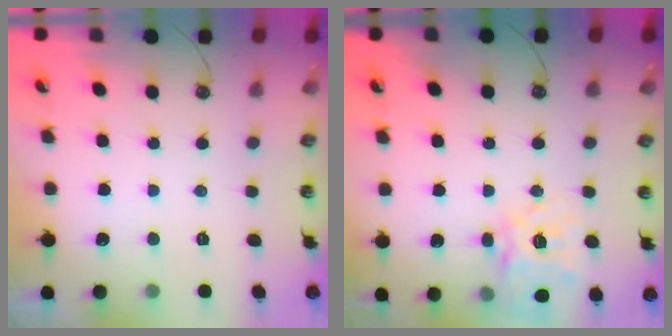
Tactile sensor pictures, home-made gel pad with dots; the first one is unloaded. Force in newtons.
{"total": 16.0, "press": 16.0, "slide": 1.5}